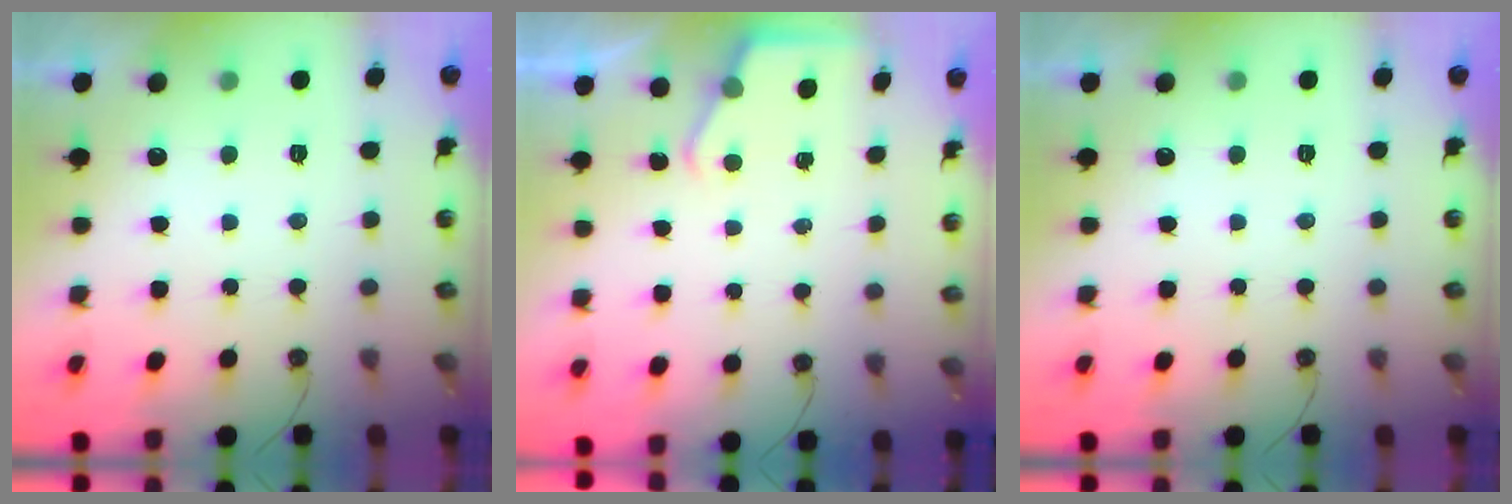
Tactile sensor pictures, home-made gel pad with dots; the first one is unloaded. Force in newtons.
{"total": 3.6, "press": 3.6, "slide": 0.5}
{"total": 0.0}